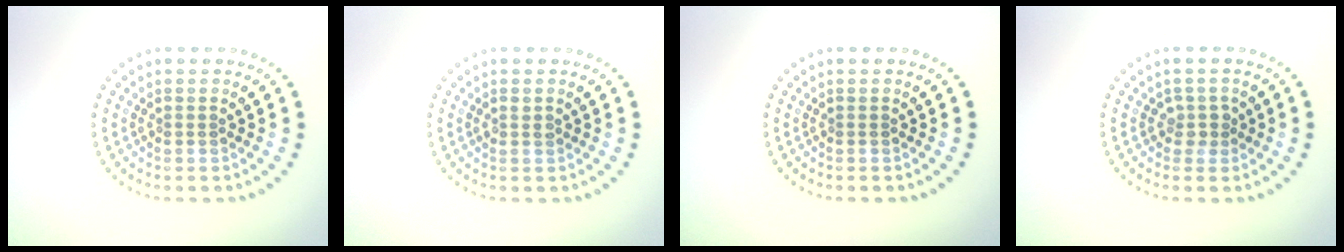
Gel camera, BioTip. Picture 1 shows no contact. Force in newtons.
{"total": 0.7, "press": 0.7, "slide": 0.3}
{"total": 0.0}
{"total": 1.3, "press": 1.1, "slide": 0.8}